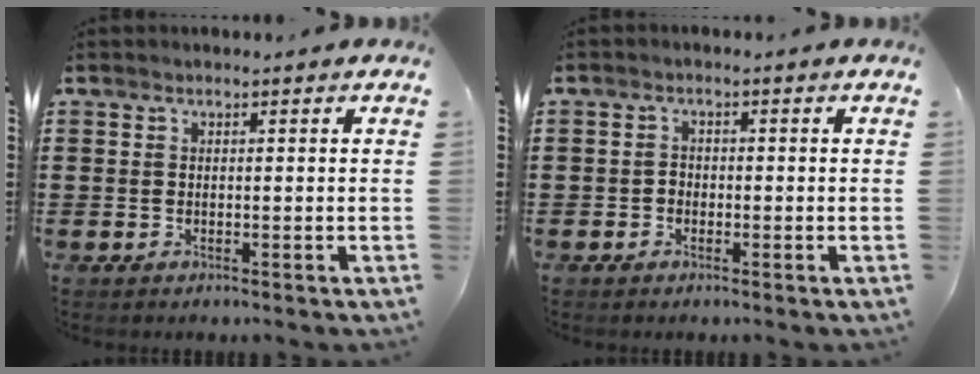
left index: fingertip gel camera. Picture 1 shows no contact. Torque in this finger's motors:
{"motor_torque": [-1.09, 1.05, -0.01, -0.01]}